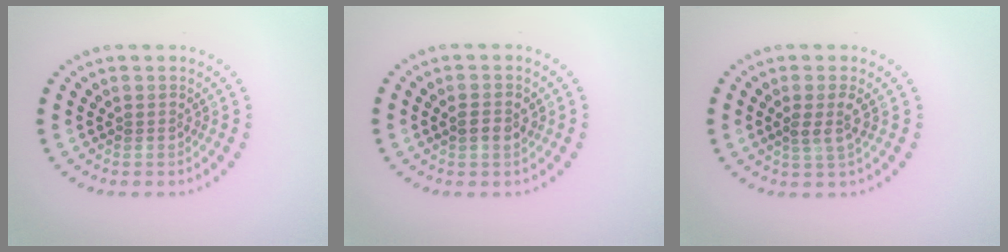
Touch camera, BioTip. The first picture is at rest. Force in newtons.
{"total": 1.8, "press": 1.8, "slide": 0.3}
{"total": 1.9, "press": 1.5, "slide": 1.1}